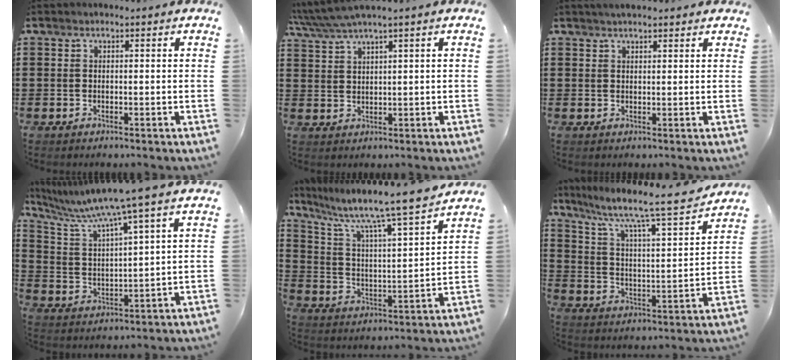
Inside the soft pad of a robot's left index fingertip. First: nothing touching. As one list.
[{"total": 3.4, "force": [2.7, -0.1, 2.1], "torque": [-0.057, -0.006, 0.044]}, {"total": 2.0, "force": [1.8, 0.3, 0.8], "torque": [-0.019, 0.006, 0.033]}, {"total": 8.7, "force": [6.9, -1.0, 5.2], "torque": [-0.128, -0.044, 0.107]}, {"total": 8.9, "force": [7.6, -0.1, 4.7], "torque": [-0.123, -0.056, 0.118]}, {"total": 8.5, "force": [7.1, 0.4, 4.7], "torque": [-0.112, -0.058, 0.108]}]